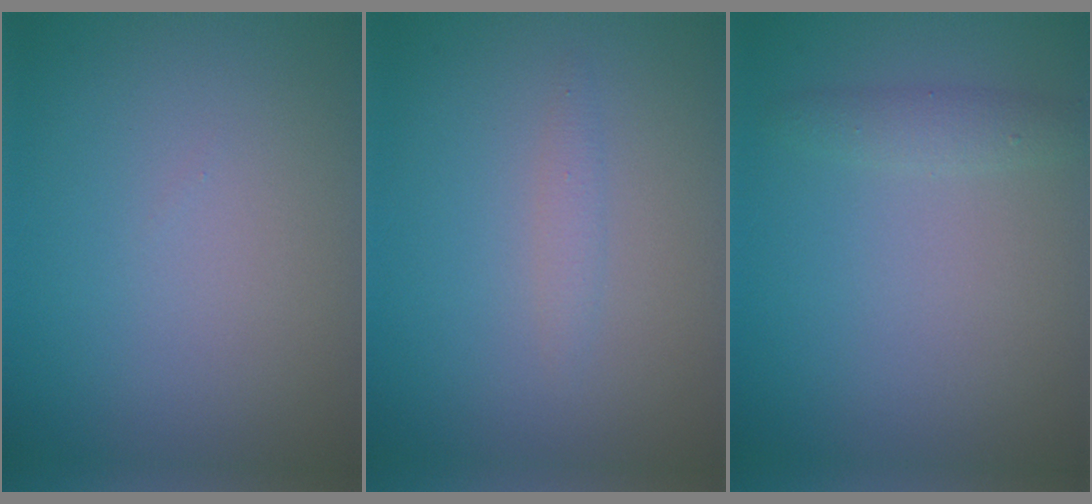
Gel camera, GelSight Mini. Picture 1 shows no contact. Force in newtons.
{"total": 1.0, "press": 1.0, "slide": 0.0}
{"total": 1.4, "press": 1.4, "slide": 0.1}